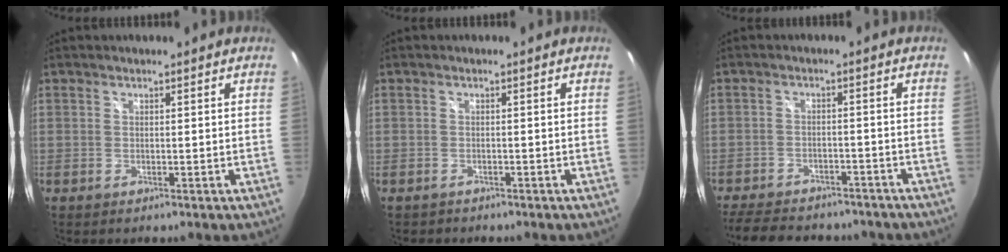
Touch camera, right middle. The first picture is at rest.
{"total": 1.2, "force": [-1.0, 0.7, 0.1], "torque": [-0.007, -0.001, -0.016]}
{"total": 15.6, "force": [-12.8, 6.0, 6.5], "torque": [-0.147, -0.012, -0.178]}